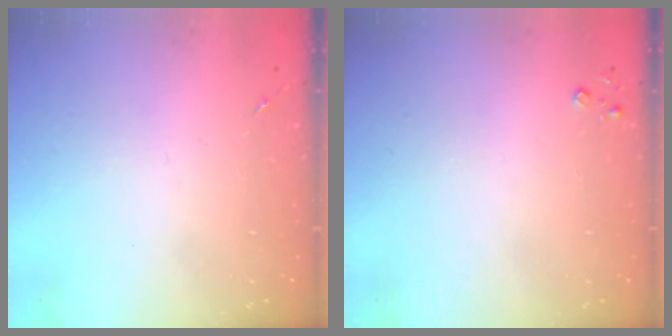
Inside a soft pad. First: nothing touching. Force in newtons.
{"total": 2.6, "press": 2.6, "slide": 0.3}